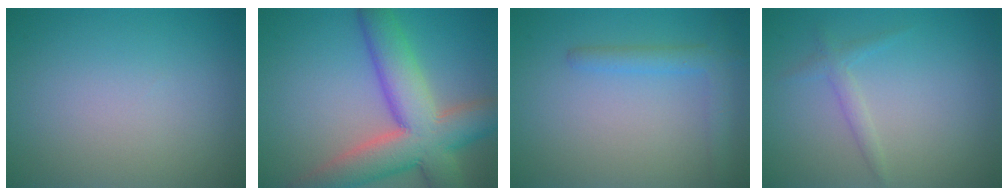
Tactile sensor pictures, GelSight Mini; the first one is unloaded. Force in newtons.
{"total": 10.2, "press": 10.1, "slide": 0.8}
{"total": 2.4, "press": 2.4, "slide": 0.2}
{"total": 1.3, "press": 1.3, "slide": 0.1}